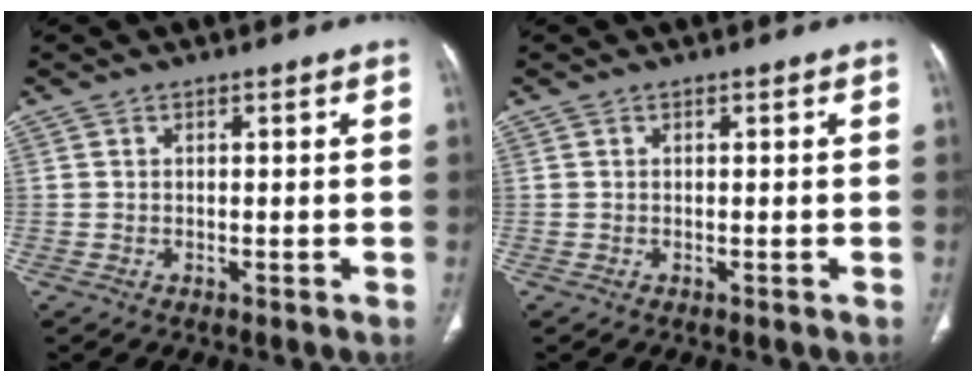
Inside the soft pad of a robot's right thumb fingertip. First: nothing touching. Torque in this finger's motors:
{"motor_torque": [-0.03, -0.34, -0.44, 0.09, -0.05]}